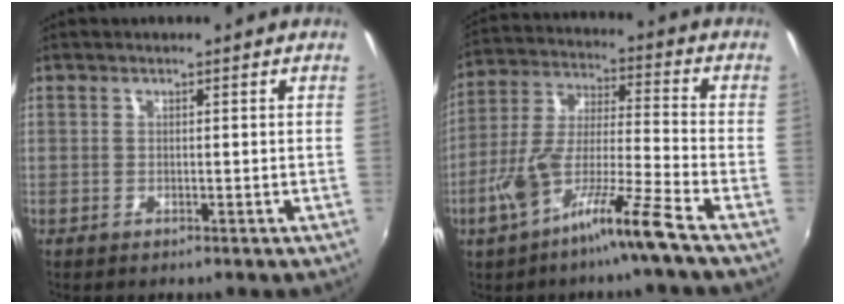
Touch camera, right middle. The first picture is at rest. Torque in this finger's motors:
{"motor_torque": [-0.11, -0.29, 0.38, 0.10]}